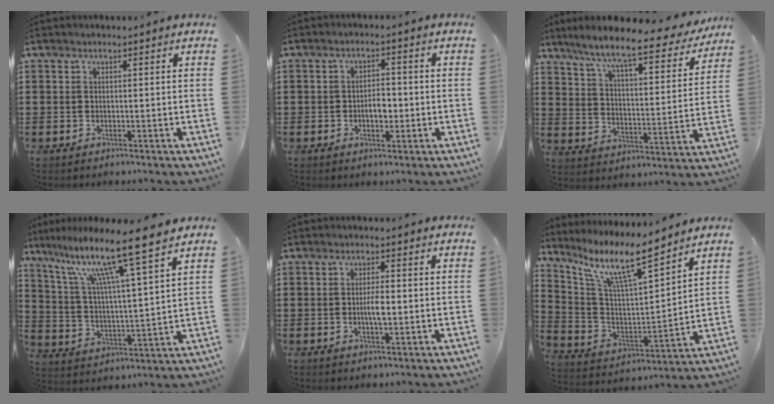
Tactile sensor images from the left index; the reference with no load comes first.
{"total": 3.3, "force": [-0.6, 1.7, 2.8], "torque": [-0.047, 0.000, -0.015]}
{"total": 9.0, "force": [7.4, 0.3, 5.1], "torque": [-0.126, -0.047, 0.120]}
{"total": 12.0, "force": [9.0, -0.1, 7.9], "torque": [-0.175, -0.050, 0.143]}
{"total": 3.3, "force": [-0.4, 0.8, 3.2], "torque": [-0.058, 0.001, -0.007]}
{"total": 11.3, "force": [8.4, 1.4, 7.4], "torque": [-0.171, -0.043, 0.142]}